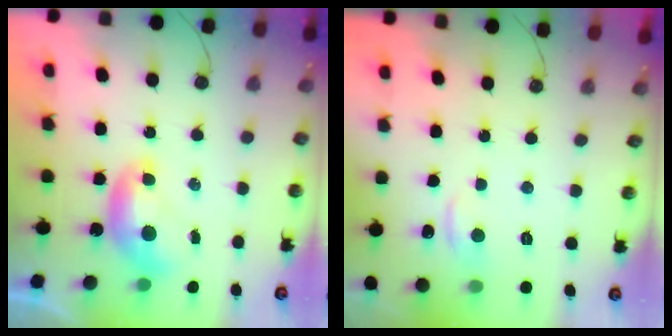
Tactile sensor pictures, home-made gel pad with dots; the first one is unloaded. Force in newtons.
{"total": 1.2, "press": 0.7, "slide": 0.9}